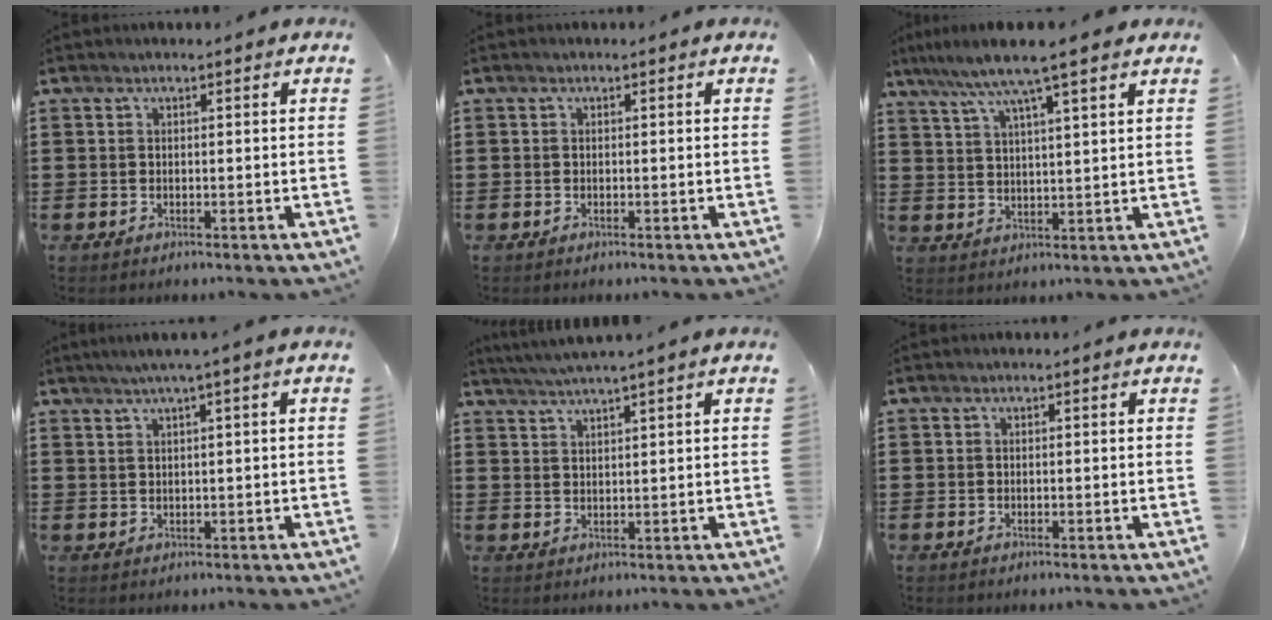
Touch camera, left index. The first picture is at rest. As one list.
[{"total": 0.0}, {"total": 7.4, "force": [5.6, 0.0, 4.8], "torque": [-0.110, -0.015, 0.097]}, {"total": 1.8, "force": [0.7, -0.4, 1.6], "torque": [-0.029, -0.003, 0.013]}, {"total": 2.8, "force": [2.4, -0.8, 1.3], "torque": [-0.028, -0.006, 0.044]}, {"total": 0.0}]